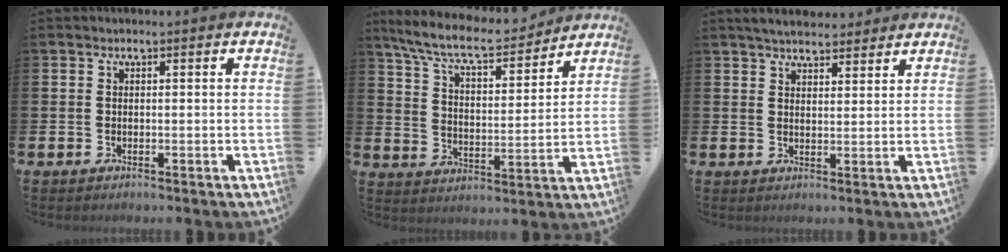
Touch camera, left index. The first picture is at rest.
{"total": 8.7, "force": [8.0, 1.4, 3.2], "torque": [-0.098, -0.051, 0.138]}
{"total": 4.1, "force": [3.9, 0.9, 0.5], "torque": [-0.015, -0.014, 0.072]}